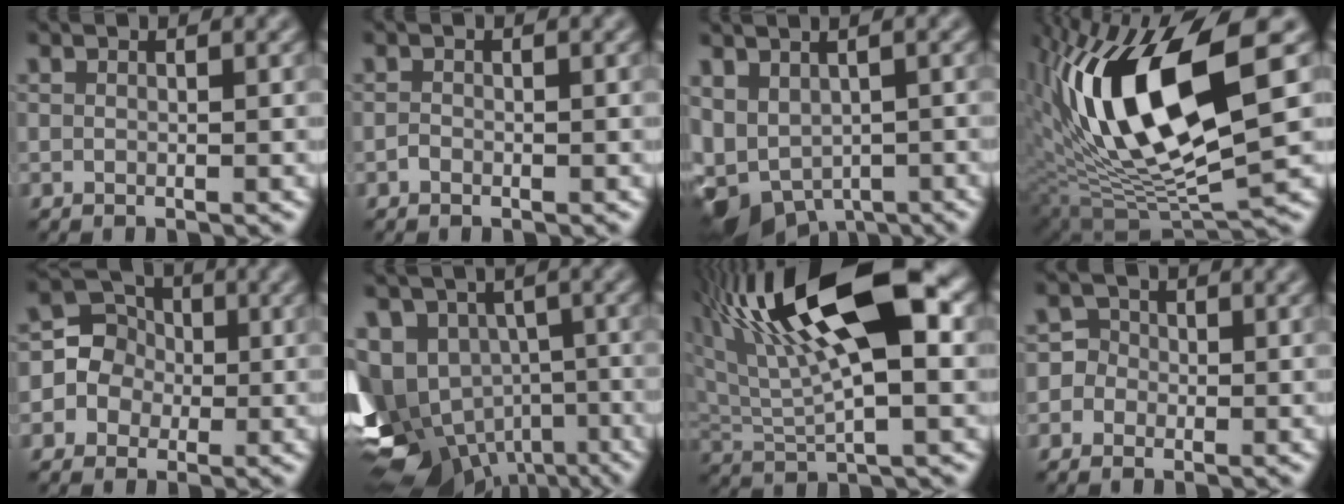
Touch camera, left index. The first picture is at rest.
{"total": 0.7, "force": [-0.6, 0.3, 0.1], "torque": [-0.002, -0.002, -0.013]}
{"total": 5.9, "force": [-2.6, 4.1, 3.3], "torque": [-0.057, -0.020, -0.037]}
{"total": 14.2, "force": [2.7, 4.8, 13.1], "torque": [-0.249, 0.000, 0.049]}
{"total": 4.2, "force": [-0.6, 4.0, 1.0], "torque": [0.003, 0.016, -0.030]}
{"total": 12.7, "force": [-3.4, 9.6, 7.5], "torque": [-0.151, -0.015, -0.028]}
{"total": 14.0, "force": [4.7, 4.9, 12.3], "torque": [-0.209, 0.024, 0.071]}
{"total": 3.1, "force": [-1.0, 2.9, 0.4], "torque": [0.023, 0.016, -0.044]}